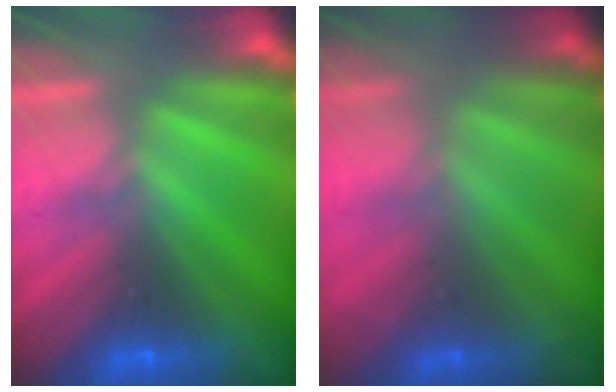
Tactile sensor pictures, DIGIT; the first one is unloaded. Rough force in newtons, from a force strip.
{"total": 1.5}